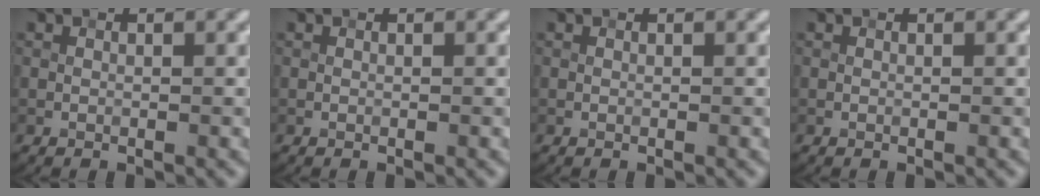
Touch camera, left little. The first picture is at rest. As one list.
[{"total": 0.0}, {"total": 0.0}, {"total": 0.0}]